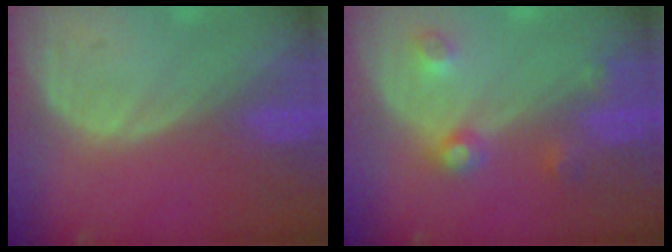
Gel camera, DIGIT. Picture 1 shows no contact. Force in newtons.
{"total": 4.4, "press": 3.9, "slide": 2.1}